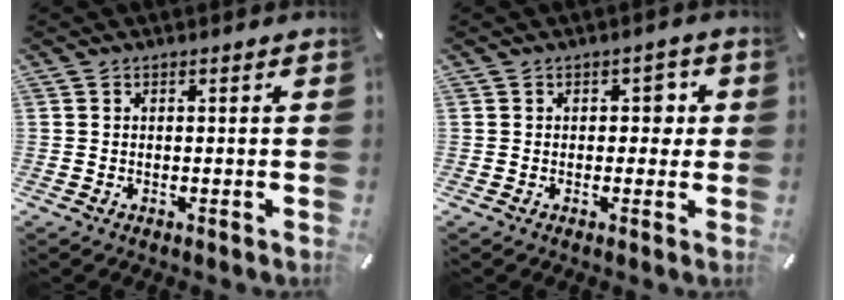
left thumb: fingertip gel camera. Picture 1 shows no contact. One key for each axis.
{"total": 3.2, "fx": 0.4, "fy": 2.3, "fz": 2.2, "tx": -0.013, "ty": -0.002, "tz": -0.004}